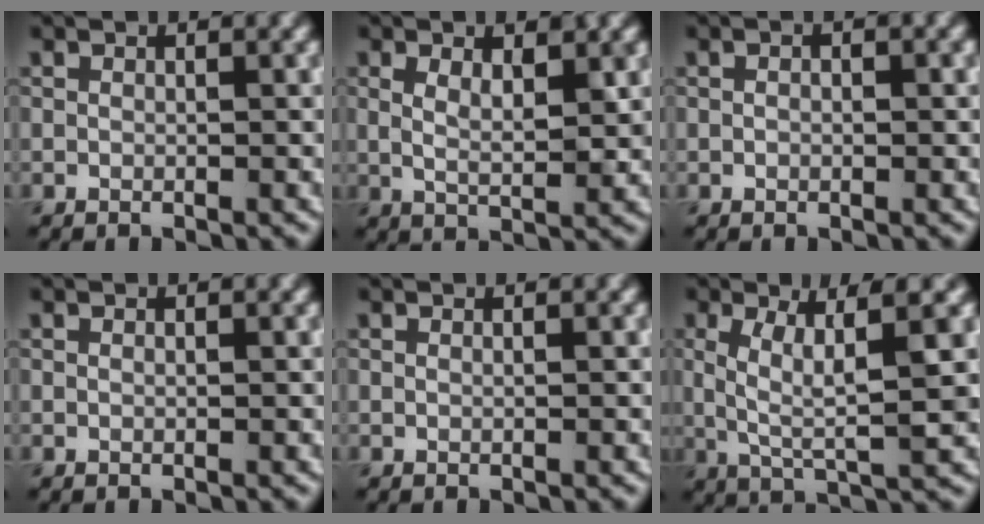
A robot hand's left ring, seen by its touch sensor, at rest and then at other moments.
{"total": 2.9, "force": [1.3, 1.1, 2.4], "torque": [-0.044, -0.005, 0.024]}
{"total": 1.5, "force": [0.4, 0.9, 1.2], "torque": [-0.011, 0.002, -0.006]}
{"total": 0.0}
{"total": 0.0}
{"total": 5.8, "force": [1.1, 1.2, 5.6], "torque": [-0.106, 0.001, 0.022]}